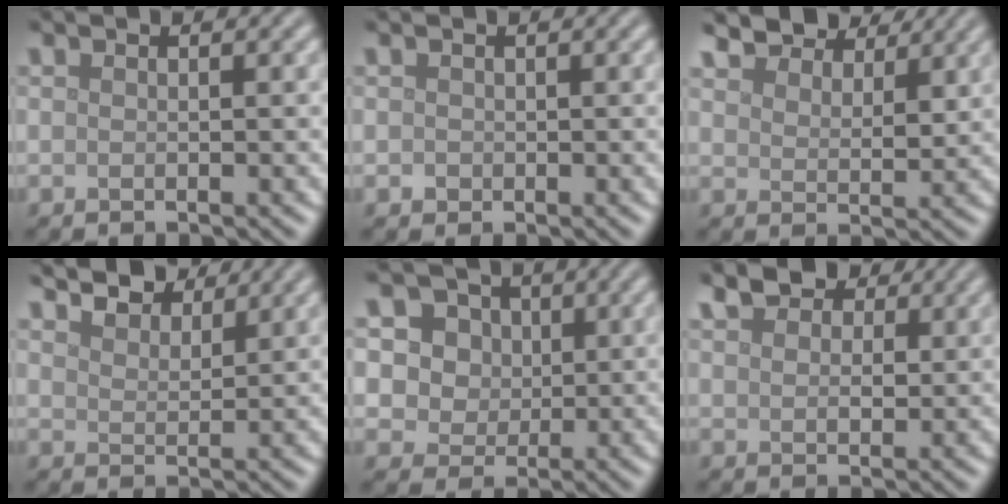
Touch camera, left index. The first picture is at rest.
{"total": 0.7, "force": [0.1, 0.6, 0.1], "torque": [0.001, -0.003, -0.001]}
{"total": 7.2, "force": [6.0, 2.8, 2.7], "torque": [-0.052, -0.004, 0.098]}
{"total": 5.8, "force": [5.1, 1.7, 2.0], "torque": [-0.044, 0.002, 0.081]}
{"total": 8.6, "force": [3.9, 6.4, 4.1], "torque": [-0.072, 0.017, 0.036]}
{"total": 4.2, "force": [2.8, 2.4, 2.0], "torque": [-0.041, 0.005, 0.042]}